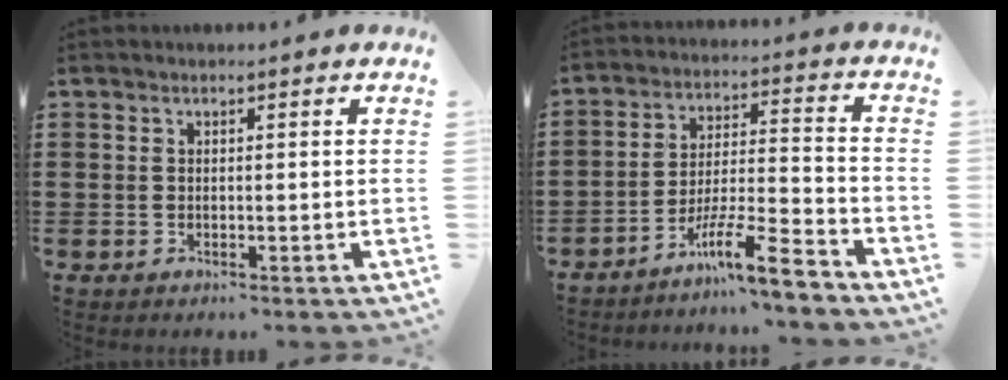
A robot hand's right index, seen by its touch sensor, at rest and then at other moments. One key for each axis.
{"total": 10.1, "fx": -7.9, "fy": 0.8, "fz": 6.3, "tx": -0.107, "ty": 0.014, "tz": -0.150}